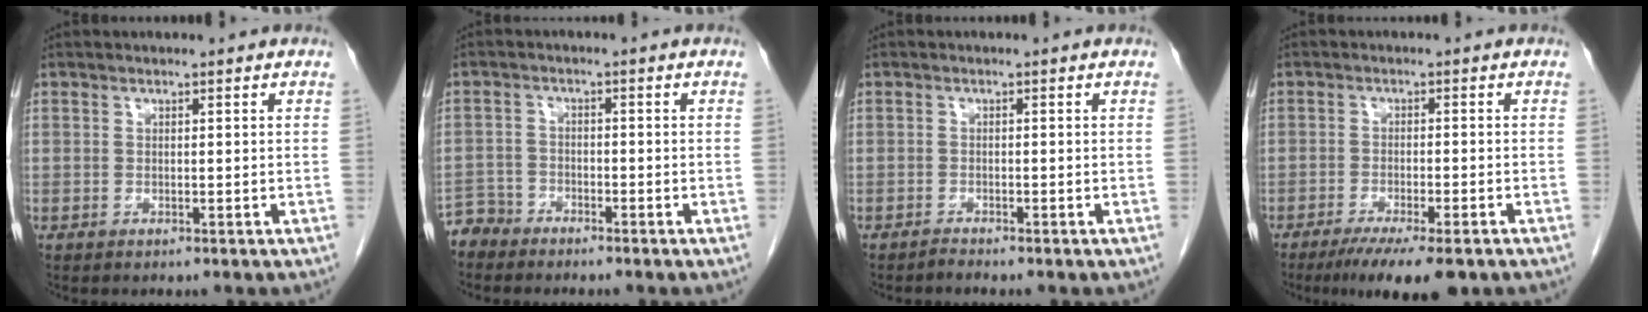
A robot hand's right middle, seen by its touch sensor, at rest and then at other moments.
{"total": 3.4, "force": [-3.2, 1.1, -0.7], "torque": [0.014, -0.003, -0.064]}
{"total": 0.8, "force": [-0.7, -0.1, 0.0], "torque": [-0.002, -0.003, -0.014]}
{"total": 9.5, "force": [-6.9, 1.4, 6.4], "torque": [-0.089, -0.017, -0.103]}